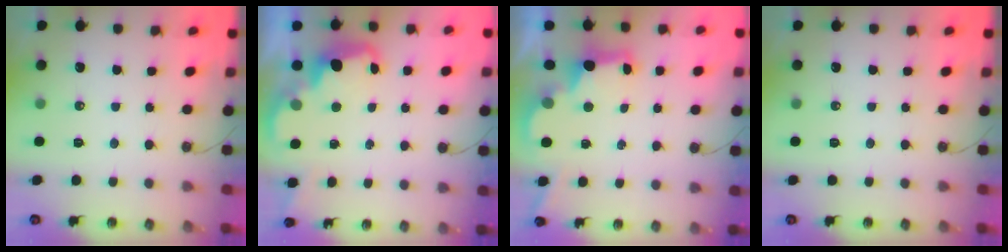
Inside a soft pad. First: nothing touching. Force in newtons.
{"total": 2.7, "press": 2.7, "slide": 0.7}
{"total": 2.8, "press": 2.7, "slide": 0.9}
{"total": 0.0}